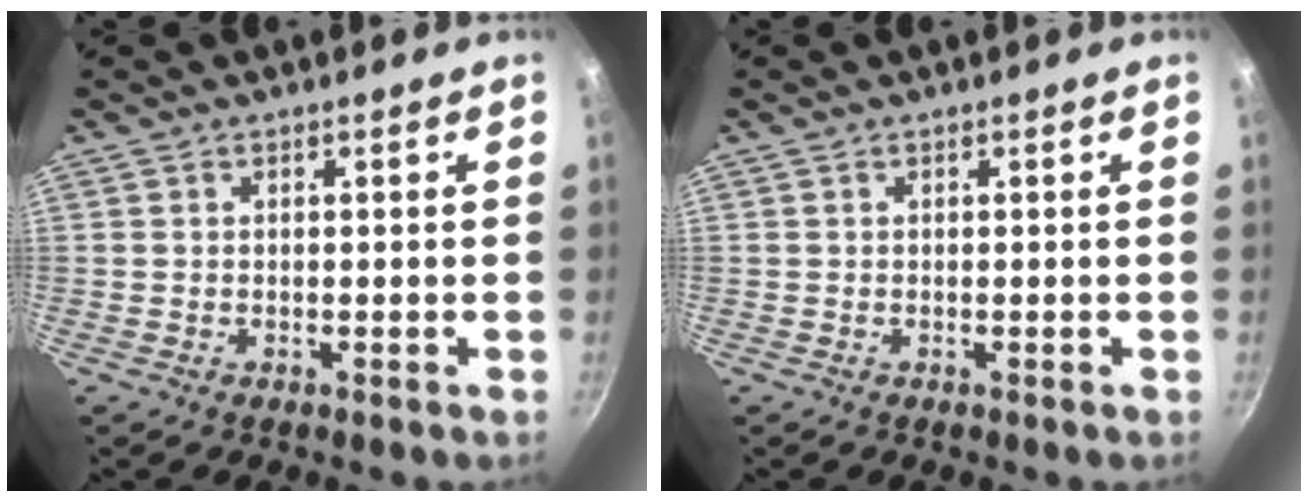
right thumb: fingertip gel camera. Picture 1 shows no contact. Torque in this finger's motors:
{"motor_torque": [0.02, 0.01, 0.08, -0.04, 0.03]}